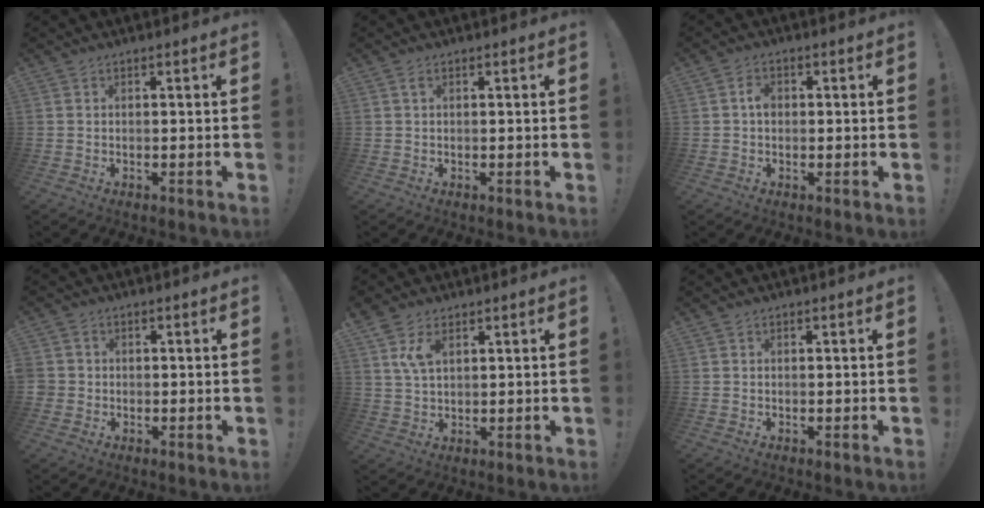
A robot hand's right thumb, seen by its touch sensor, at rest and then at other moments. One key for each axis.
{"total": 1.3, "fx": 0.6, "fy": 0.6, "fz": 0.9, "tx": -0.010, "ty": 0.000, "tz": 0.010}
{"total": 3.0, "fx": 0.1, "fy": 2.2, "fz": 2.1, "tx": -0.036, "ty": 0.009, "tz": -0.001}
{"total": 2.4, "fx": -0.8, "fy": 2.2, "fz": 0.7, "tx": -0.011, "ty": 0.008, "tz": -0.015}
{"total": 7.4, "fx": 3.7, "fy": 4.2, "fz": 4.9, "tx": -0.084, "ty": -0.008, "tz": 0.071}
{"total": 0.0}